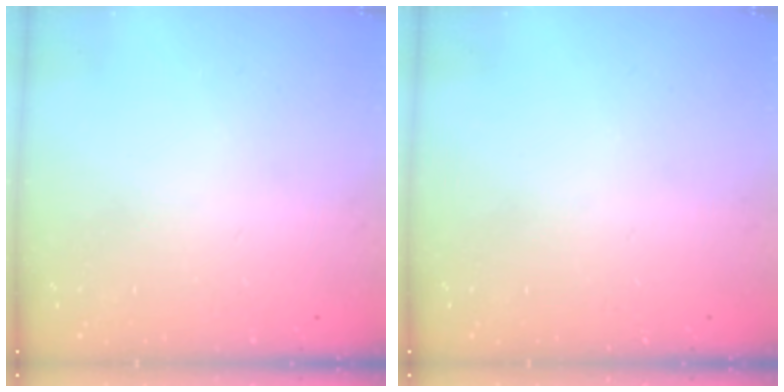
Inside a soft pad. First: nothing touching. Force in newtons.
{"total": 0.0}